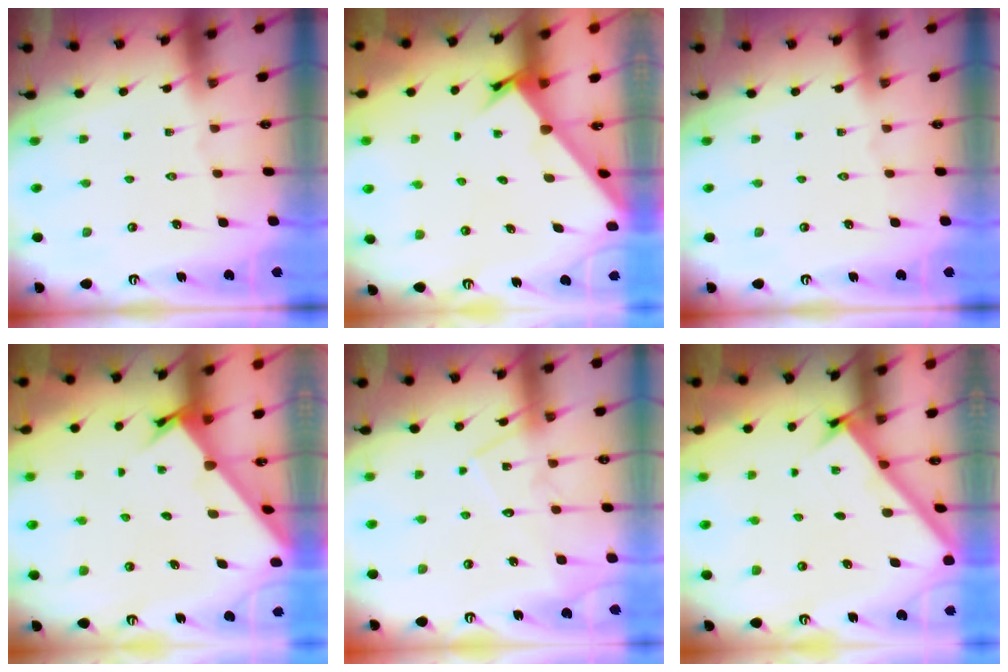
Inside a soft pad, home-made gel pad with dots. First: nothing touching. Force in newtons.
{"total": 2.6, "press": 2.6, "slide": 0.3}
{"total": 0.0}
{"total": 2.4, "press": 2.4, "slide": 0.3}
{"total": 11.6, "press": 11.5, "slide": 0.8}
{"total": 2.7, "press": 2.7, "slide": 0.3}